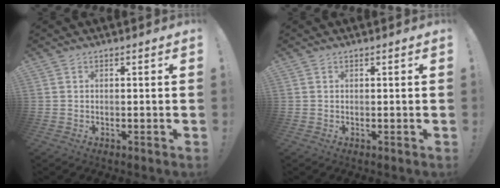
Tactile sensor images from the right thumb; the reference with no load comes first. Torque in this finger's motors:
{"motor_torque": [0.00, 0.00, 0.03, -0.04, 0.00]}